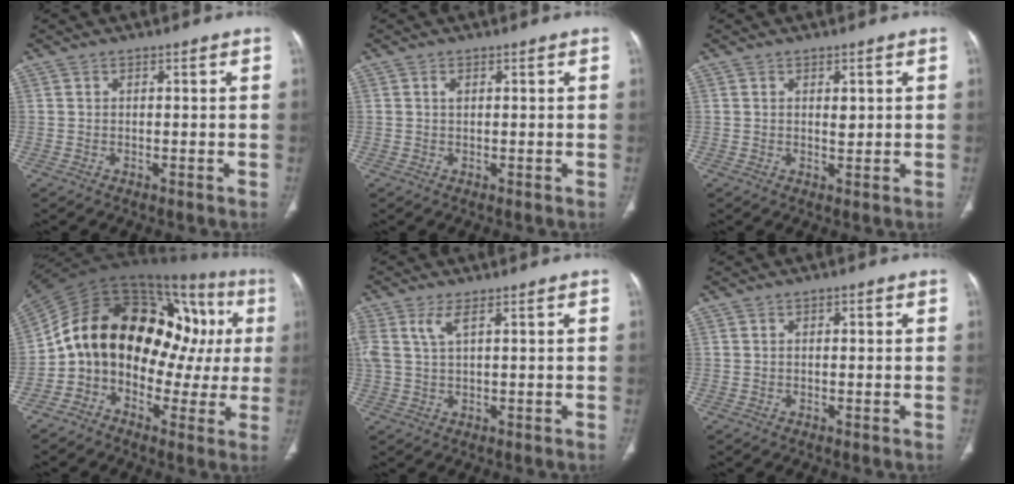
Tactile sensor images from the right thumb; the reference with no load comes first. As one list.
[{"total": 0.8, "force": [0.4, 0.4, 0.6], "torque": [-0.011, 0.001, 0.007]}, {"total": 1.8, "force": [0.6, 0.8, 1.5], "torque": [-0.020, -0.005, 0.010]}, {"total": 26.4, "force": [1.9, 16.8, 20.3], "torque": [-0.285, 0.083, 0.024]}, {"total": 3.8, "force": [1.8, 1.0, 3.2], "torque": [-0.091, 0.005, 0.045]}, {"total": 0.9, "force": [0.3, 0.4, 0.7], "torque": [-0.013, 0.001, 0.004]}]